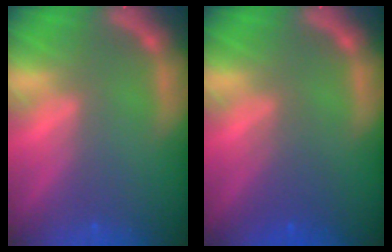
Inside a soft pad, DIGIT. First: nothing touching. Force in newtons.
{"total": 2.5}